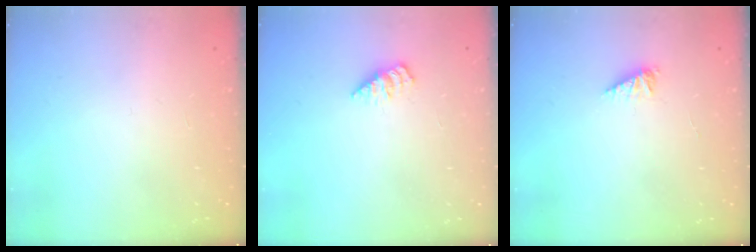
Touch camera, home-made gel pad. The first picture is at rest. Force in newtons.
{"total": 1.6, "press": 1.6, "slide": 0.3}
{"total": 2.4, "press": 2.4, "slide": 0.3}